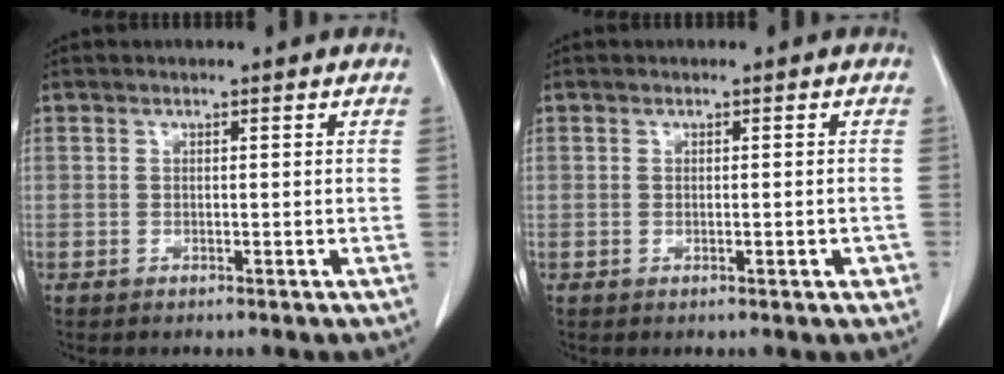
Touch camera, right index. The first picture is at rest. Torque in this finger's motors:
{"motor_torque": [-0.05, 0.05, -0.01, -0.01]}